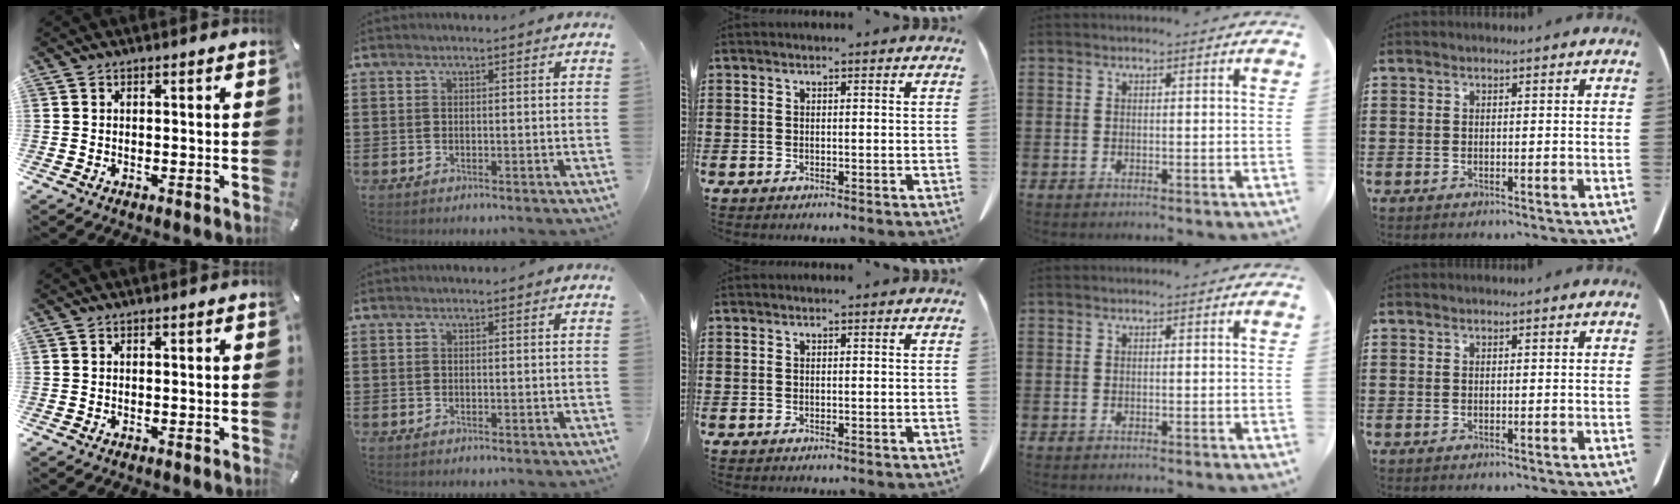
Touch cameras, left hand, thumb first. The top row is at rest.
{}